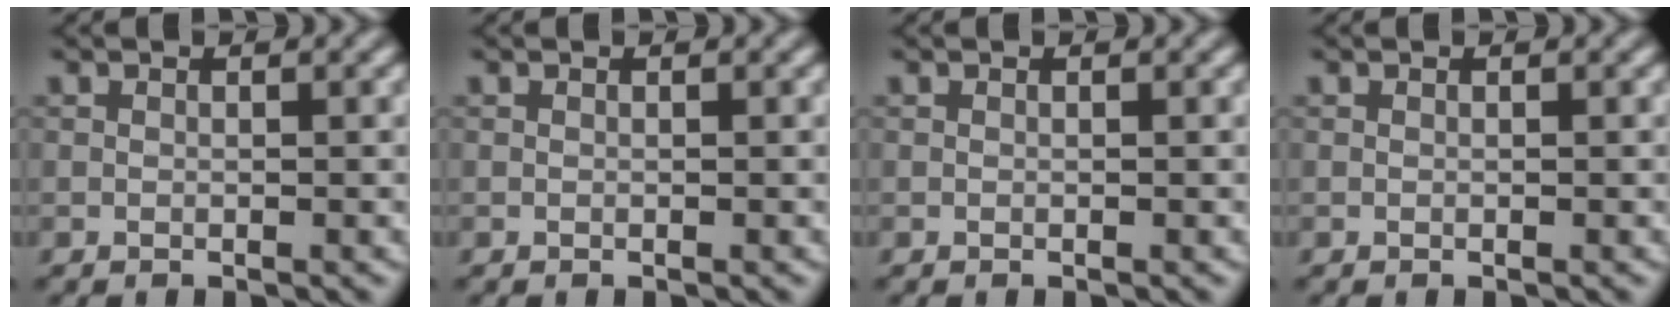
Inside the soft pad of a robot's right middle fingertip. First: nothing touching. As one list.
[{"total": 0.0}, {"total": 0.0}, {"total": 0.0}]